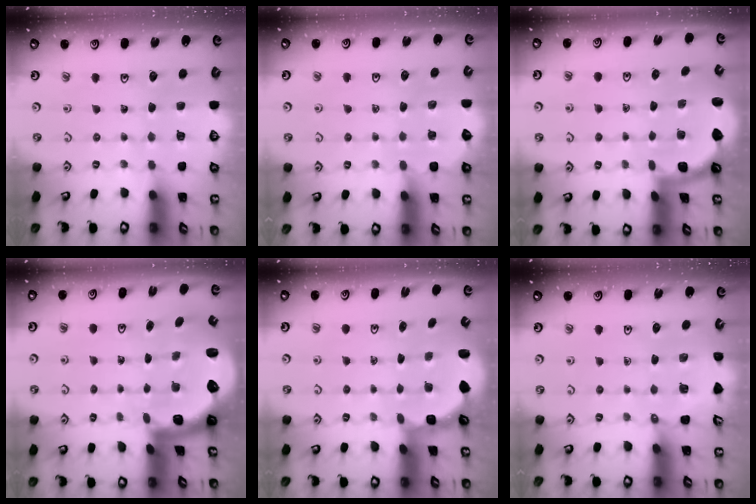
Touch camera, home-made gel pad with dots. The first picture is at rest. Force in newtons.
{"total": 2.4, "press": 2.4, "slide": 0.2}
{"total": 1.8, "press": 1.8, "slide": 0.1}
{"total": 2.9, "press": 2.6, "slide": 1.4}
{"total": 2.8, "press": 2.4, "slide": 1.4}
{"total": 2.6, "press": 2.6, "slide": 0.2}